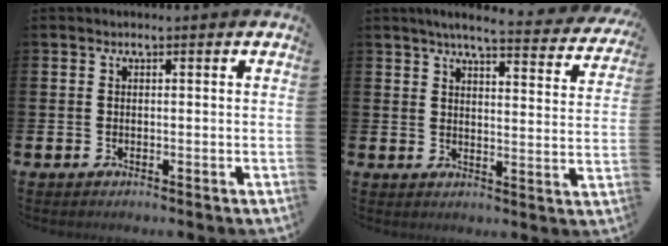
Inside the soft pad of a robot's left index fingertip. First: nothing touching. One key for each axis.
{"total": 5.2, "fx": 4.6, "fy": 0.3, "fz": 2.3, "tx": -0.052, "ty": -0.031, "tz": 0.074}